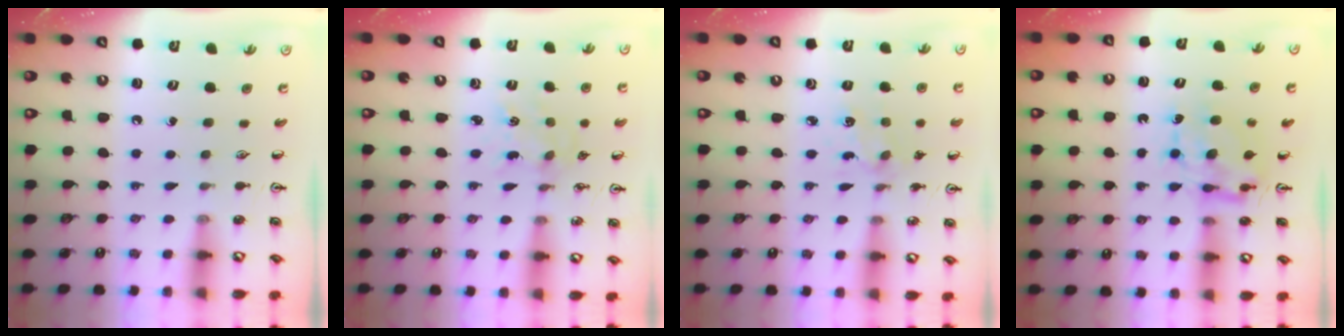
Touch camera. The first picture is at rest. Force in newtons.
{"total": 4.2, "press": 4.2, "slide": 0.4}
{"total": 2.4, "press": 2.4, "slide": 0.6}
{"total": 6.9, "press": 6.9, "slide": 0.7}